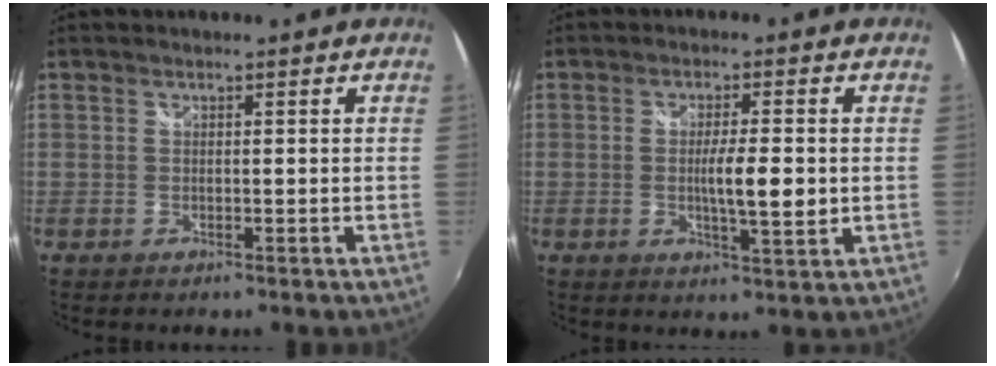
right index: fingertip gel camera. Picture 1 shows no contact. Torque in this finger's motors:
{"motor_torque": [1.95, 0.19, 0.23, 0.12]}